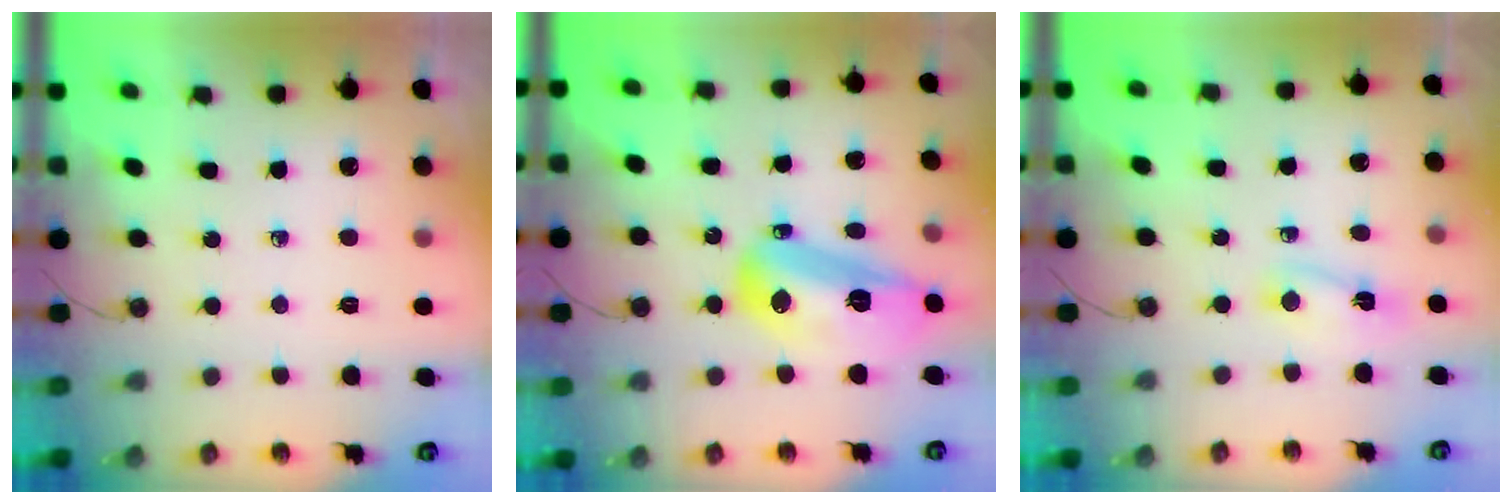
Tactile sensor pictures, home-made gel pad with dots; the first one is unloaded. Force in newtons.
{"total": 16.2, "press": 16.2, "slide": 1.5}
{"total": 2.6, "press": 2.6, "slide": 0.6}